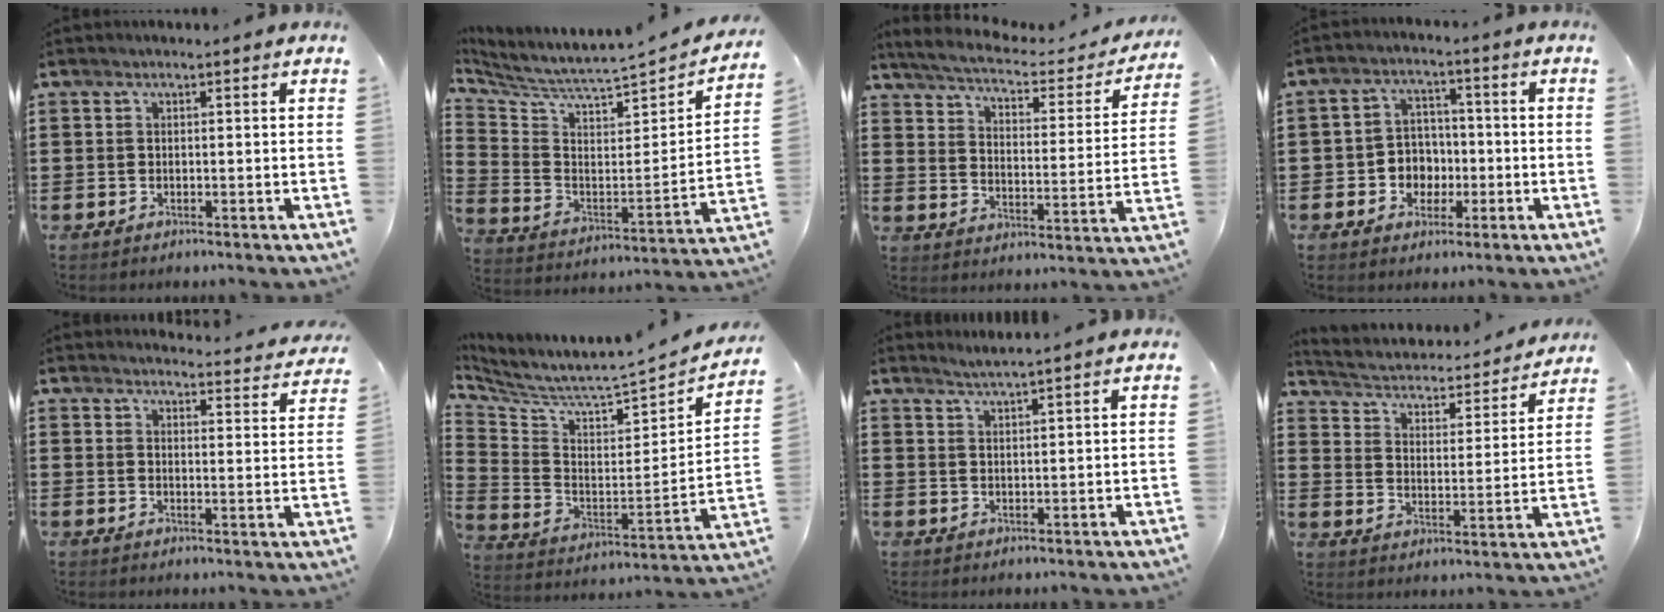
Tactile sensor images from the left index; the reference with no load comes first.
{"total": 4.1, "force": [3.8, 0.0, 1.4], "torque": [-0.053, -0.055, 0.057]}
{"total": 4.0, "force": [3.5, 0.3, 1.8], "torque": [-0.056, -0.026, 0.053]}
{"total": 4.9, "force": [-1.3, 4.5, 1.5], "torque": [-0.042, 0.013, -0.025]}
{"total": 3.2, "force": [3.2, 0.0, 0.3], "torque": [-0.011, -0.025, 0.055]}
{"total": 3.9, "force": [3.5, -0.3, 1.7], "torque": [-0.057, -0.055, 0.047]}
{"total": 2.1, "force": [2.0, -0.5, 0.2], "torque": [-0.007, -0.003, 0.038]}
{"total": 2.4, "force": [2.2, 0.5, 0.6], "torque": [-0.029, -0.027, 0.027]}